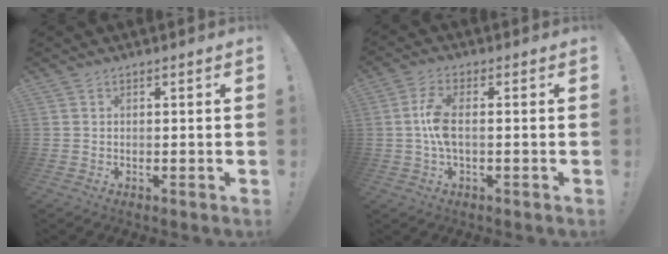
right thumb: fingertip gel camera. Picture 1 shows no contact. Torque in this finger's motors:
{"motor_torque": [0.16, 0.08, 0.39, 0.42, 0.04]}